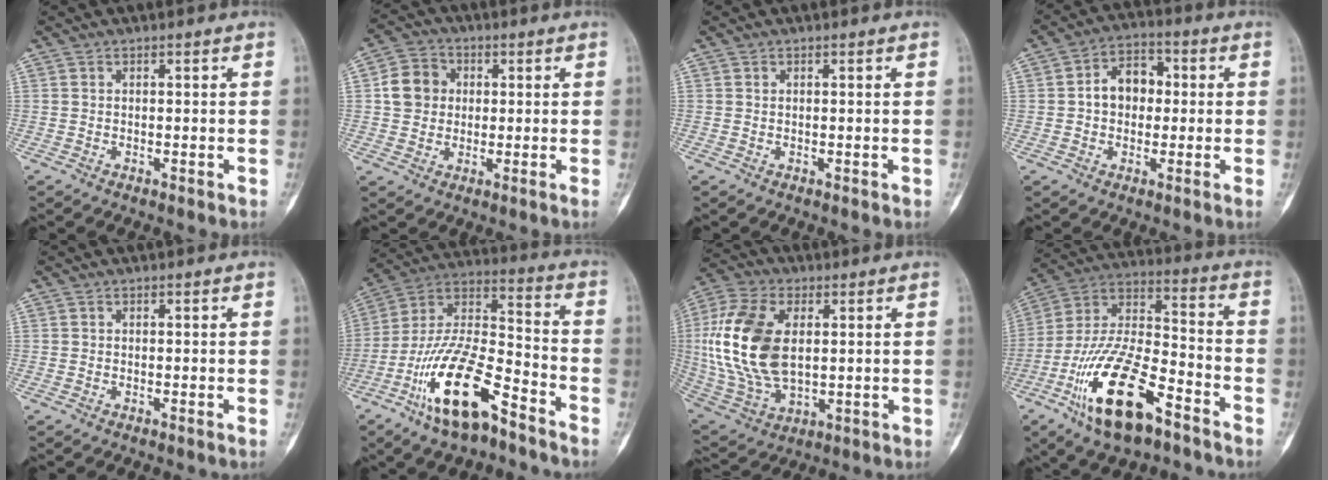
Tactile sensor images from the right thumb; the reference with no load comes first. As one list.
[{"total": 7.2, "force": [0.9, 6.3, 3.4], "torque": [-0.043, 0.010, 0.006]}, {"total": 0.0}, {"total": 7.8, "force": [0.5, 5.7, 5.3], "torque": [-0.060, 0.021, -0.002]}, {"total": 0.0}, {"total": 19.0, "force": [-10.9, 6.7, 14.1], "torque": [-0.267, 0.074, -0.204]}, {"total": 19.5, "force": [2.3, 11.5, 15.6], "torque": [-0.330, -0.007, 0.048]}, {"total": 20.8, "force": [-11.1, 8.2, 15.5], "torque": [-0.303, 0.062, -0.203]}]